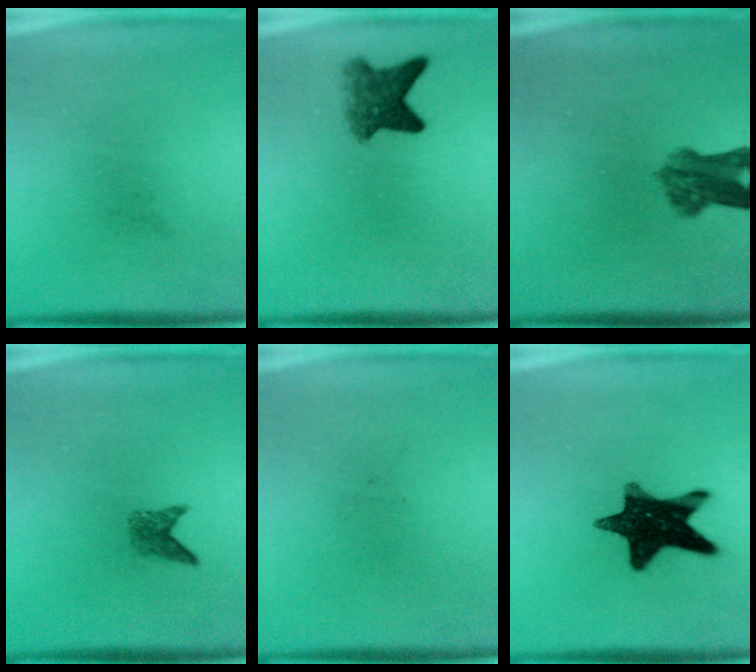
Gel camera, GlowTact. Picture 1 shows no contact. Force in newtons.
{"total": 5.2}
{"total": 6.0}
{"total": 1.9}
{"total": 0.0}
{"total": 14.4}